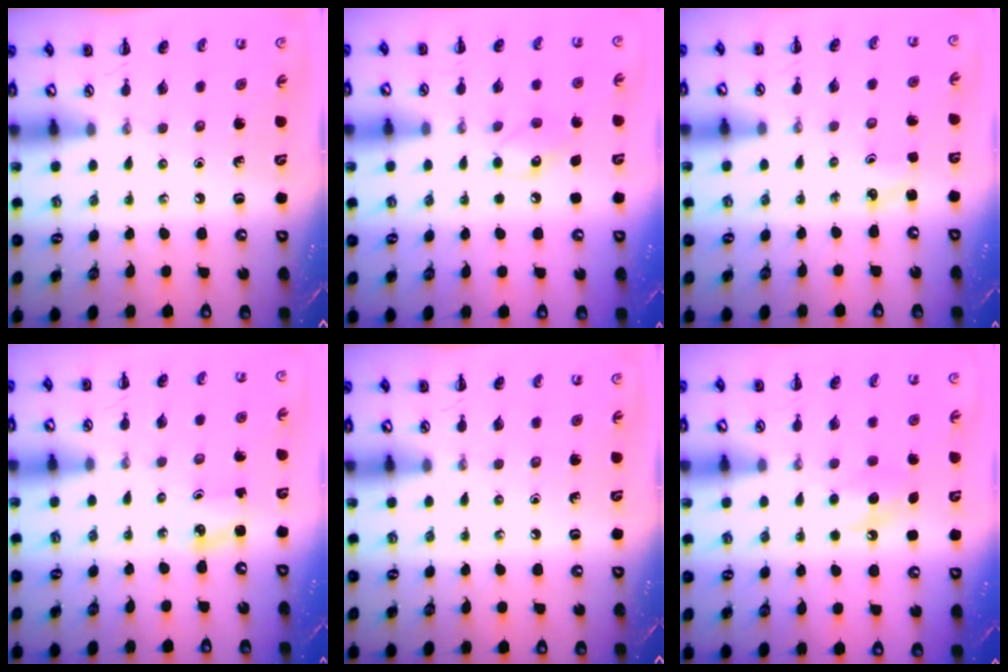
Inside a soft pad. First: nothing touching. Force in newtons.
{"total": 8.2, "press": 8.1, "slide": 1.2}
{"total": 1.4, "press": 1.4, "slide": 0.4}
{"total": 1.5, "press": 1.5, "slide": 0.3}
{"total": 0.0}
{"total": 7.6, "press": 7.4, "slide": 1.8}